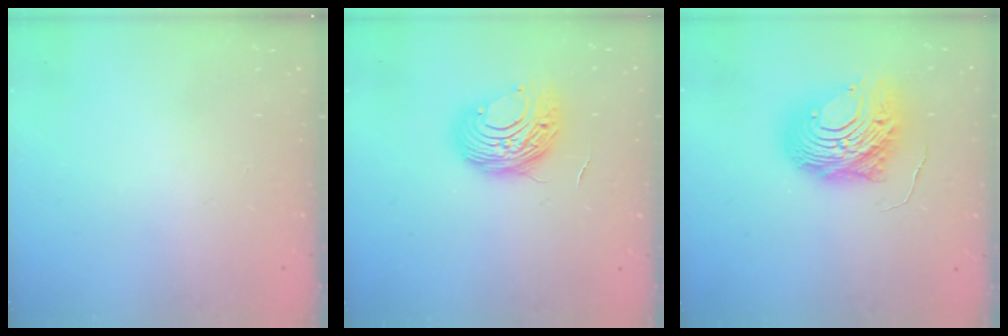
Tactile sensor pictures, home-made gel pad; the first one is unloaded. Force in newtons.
{"total": 10.0, "press": 10.0, "slide": 0.8}
{"total": 14.1, "press": 14.0, "slide": 1.3}